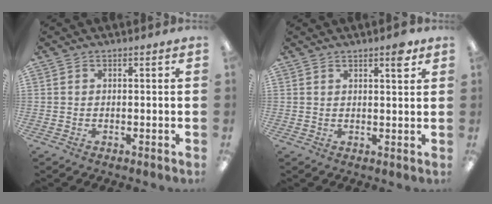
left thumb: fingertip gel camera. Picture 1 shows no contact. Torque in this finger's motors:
{"motor_torque": [0.01, 0.04, -0.18, -0.03, 0.01]}